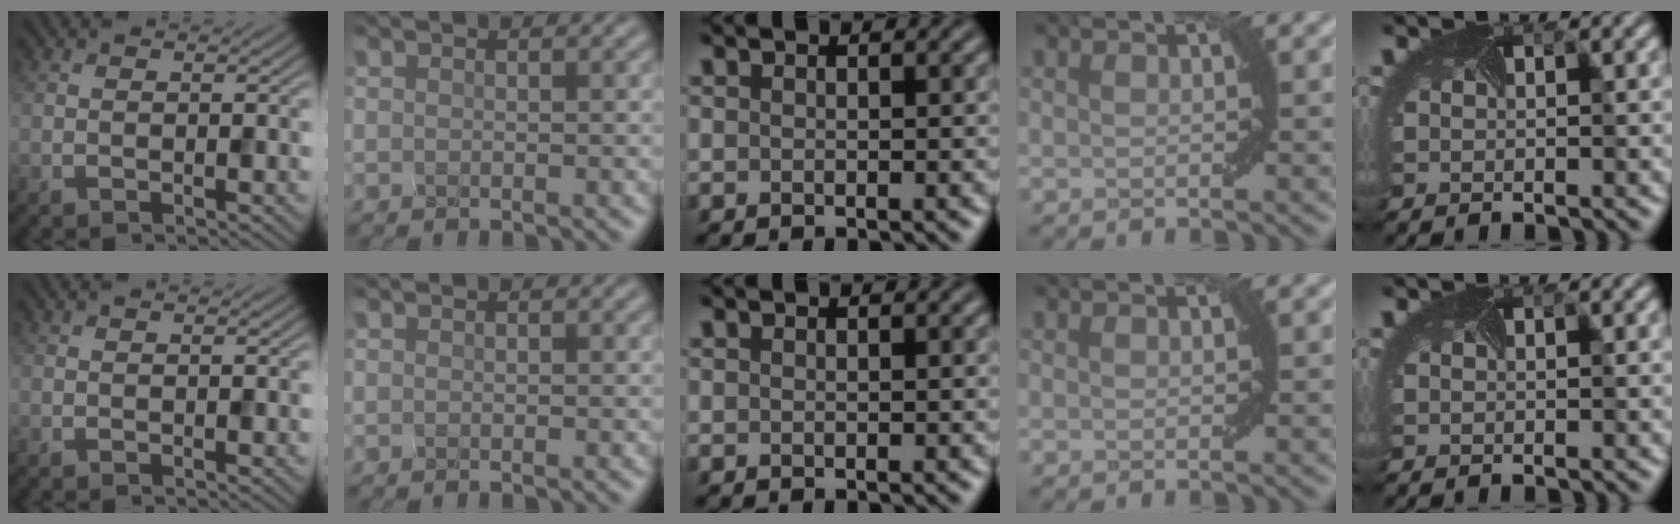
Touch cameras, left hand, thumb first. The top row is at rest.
{}